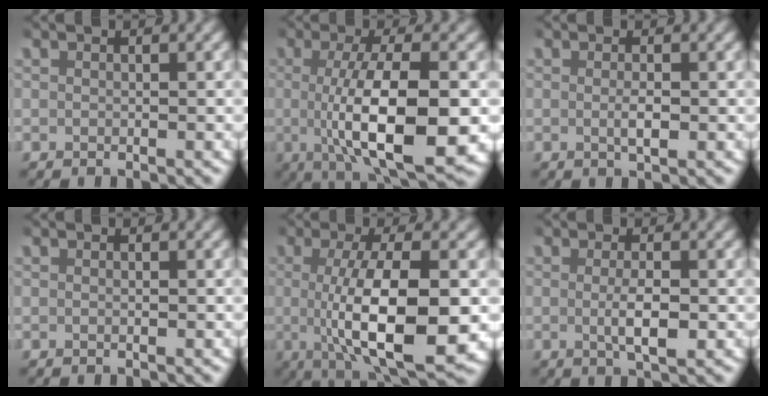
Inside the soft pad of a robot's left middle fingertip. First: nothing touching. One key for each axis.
{"total": 10.2, "fx": -1.5, "fy": 3.3, "fz": 9.5, "tx": -0.154, "ty": -0.017, "tz": -0.012}
{"total": 1.3, "fx": -0.1, "fy": 0.3, "fz": 1.3, "tx": -0.021, "ty": -0.004, "tz": 0.000}
{"total": 0.0}
{"total": 10.3, "fx": -1.3, "fy": 3.3, "fz": 9.6, "tx": -0.160, "ty": -0.019, "tz": -0.009}
{"total": 2.7, "fx": -0.3, "fy": 0.6, "fz": 2.6, "tx": -0.045, "ty": -0.007, "tz": -0.002}